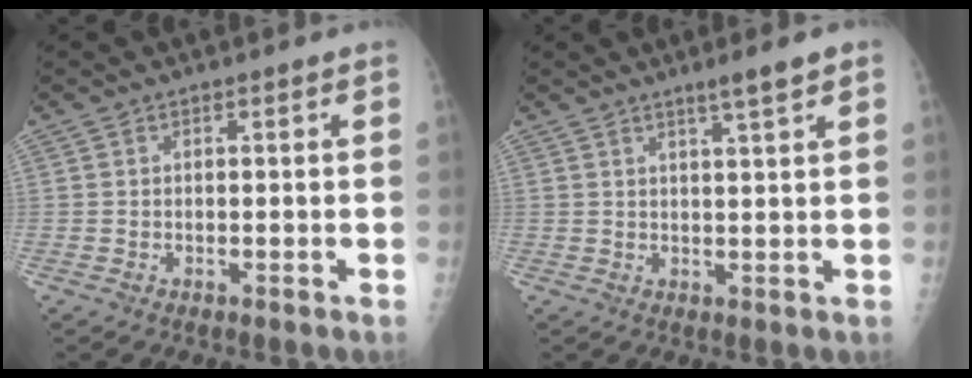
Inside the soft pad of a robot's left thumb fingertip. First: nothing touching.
{"total": 3.7, "force": [2.4, 0.0, 2.9], "torque": [-0.046, -0.011, 0.039]}